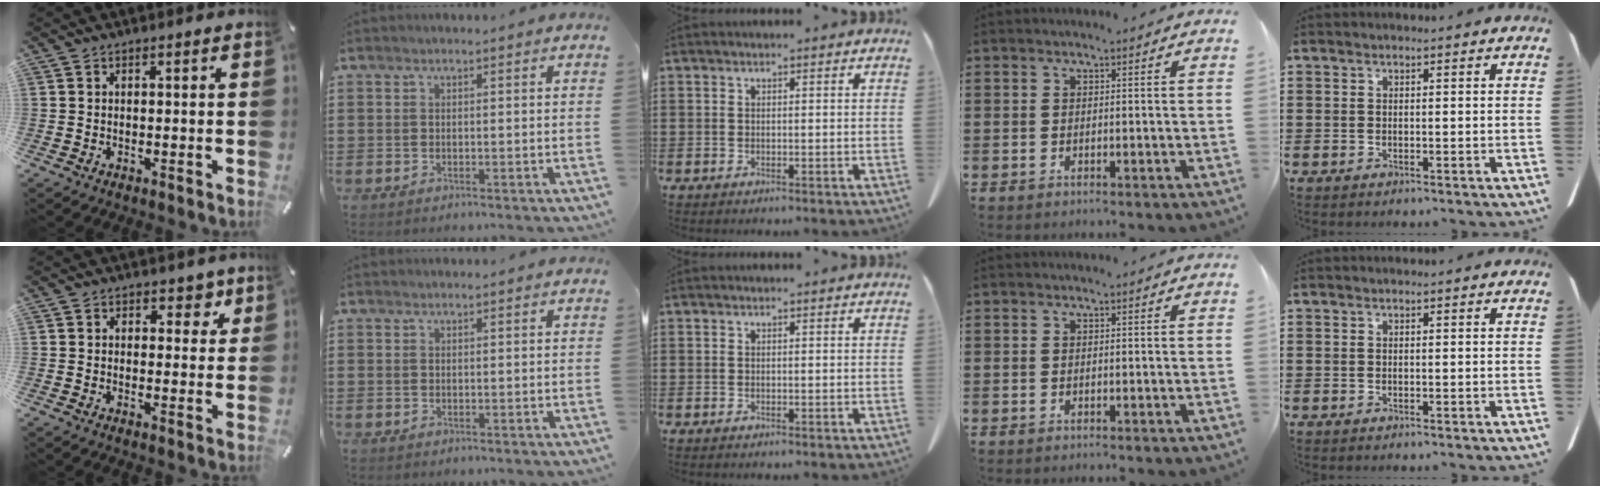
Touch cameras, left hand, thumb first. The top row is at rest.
{"thumb": {"total": 4.4, "force": [2.3, 3.1, 2.0], "torque": [0.001, -0.009, 0.031]}}